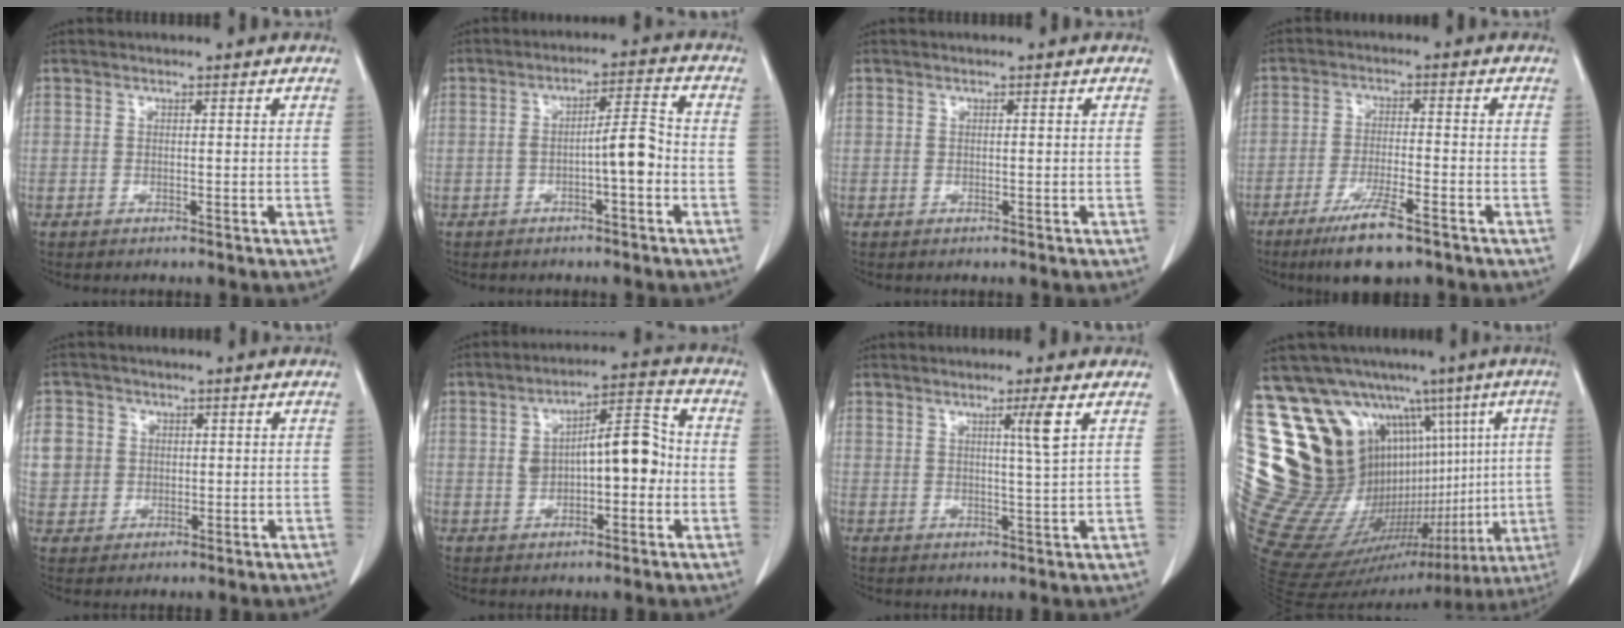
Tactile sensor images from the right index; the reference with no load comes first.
{"total": 5.5, "force": [-1.6, 0.7, 5.2], "torque": [-0.081, 0.019, -0.025]}
{"total": 0.0}
{"total": 8.2, "force": [-5.4, 1.1, 6.1], "torque": [-0.111, -0.017, -0.090]}
{"total": 8.1, "force": [1.4, 7.7, 2.1], "torque": [-0.061, 0.020, 0.037]}
{"total": 10.1, "force": [-0.1, 3.9, 9.4], "torque": [-0.151, 0.038, 0.001]}
{"total": 3.8, "force": [1.8, -0.9, 3.2], "torque": [-0.053, -0.011, 0.033]}
{"total": 31.0, "force": [7.8, 18.1, 23.9], "torque": [-0.388, 0.102, 0.164]}